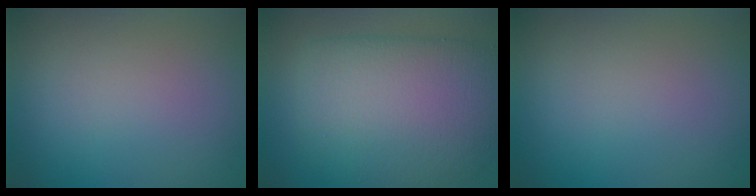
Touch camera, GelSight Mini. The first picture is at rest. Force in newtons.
{"total": 8.4, "press": 8.4, "slide": 0.2}
{"total": 0.0}